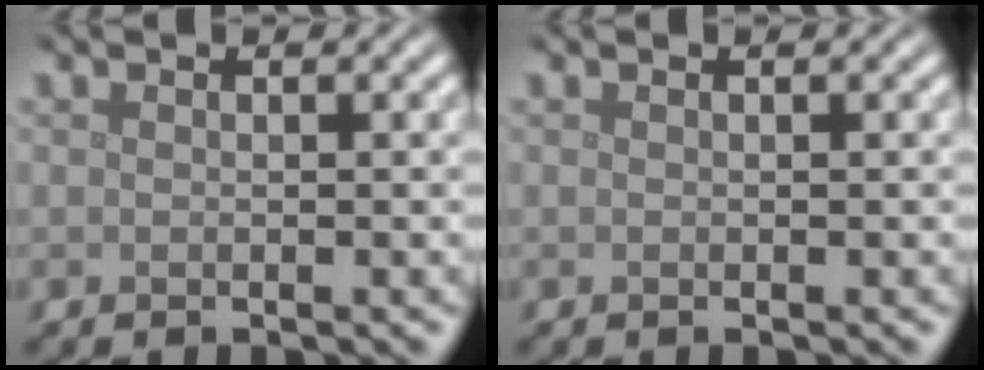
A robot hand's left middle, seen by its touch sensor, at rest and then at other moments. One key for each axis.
{"total": 0.0}